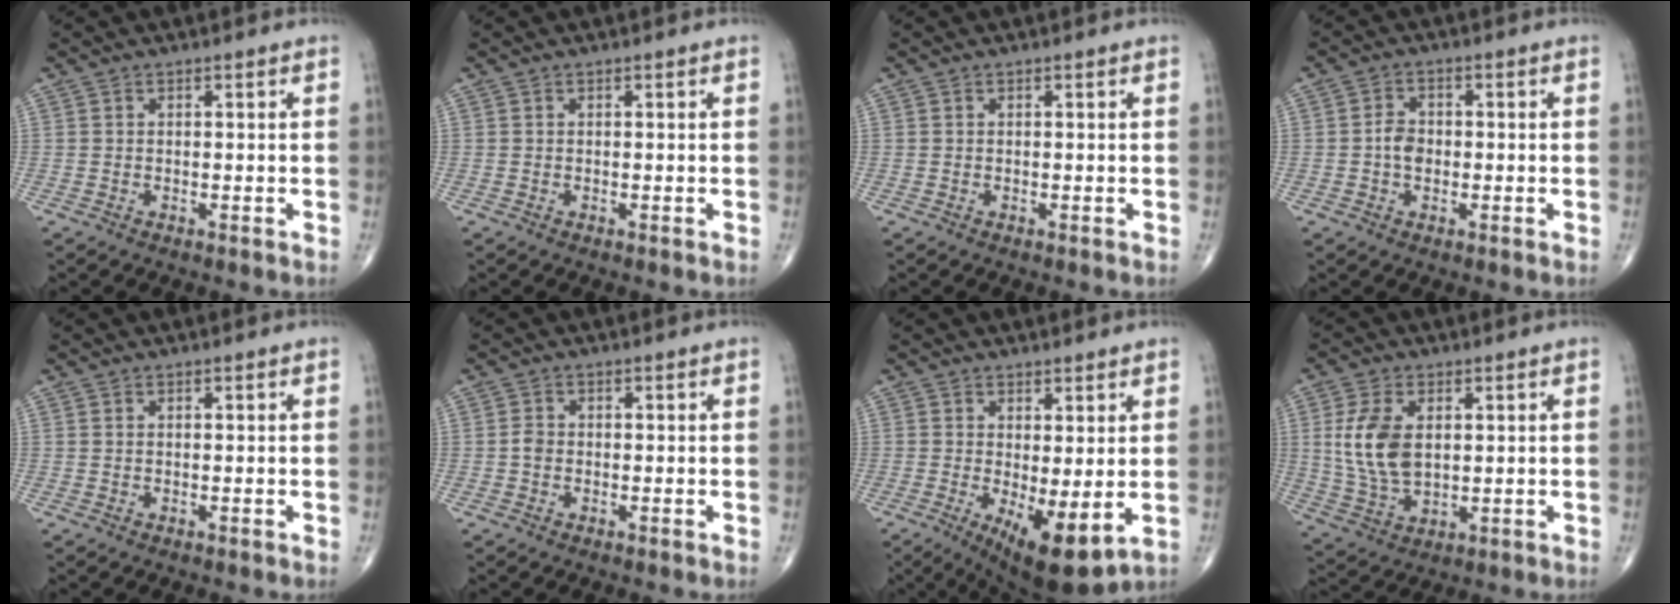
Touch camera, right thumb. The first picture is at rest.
{"total": 0.0}
{"total": 0.0}
{"total": 3.6, "force": [-0.4, 2.7, 2.4], "torque": [-0.033, 0.009, -0.012]}
{"total": 0.0}
{"total": 1.5, "force": [-0.4, 1.2, 0.9], "torque": [-0.012, 0.003, -0.009]}
{"total": 9.6, "force": [-1.5, 3.4, 8.8], "torque": [-0.139, -0.023, -0.011]}
{"total": 11.3, "force": [2.0, 6.8, 8.9], "torque": [-0.174, -0.010, 0.047]}